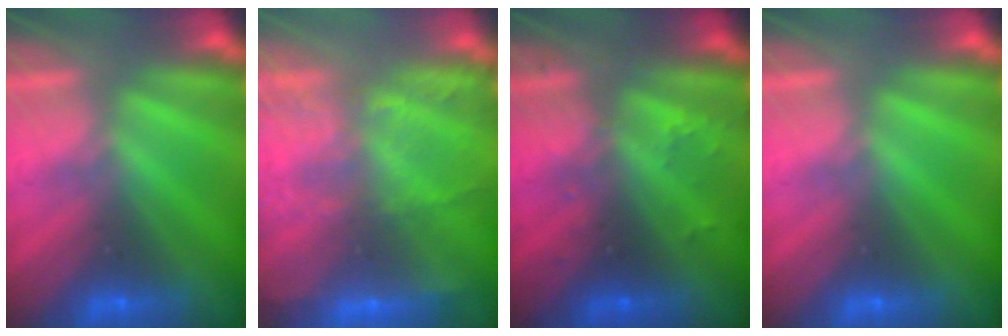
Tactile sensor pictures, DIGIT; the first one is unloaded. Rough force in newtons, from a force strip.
{"total": 6.8}
{"total": 2.4}
{"total": 0.0}